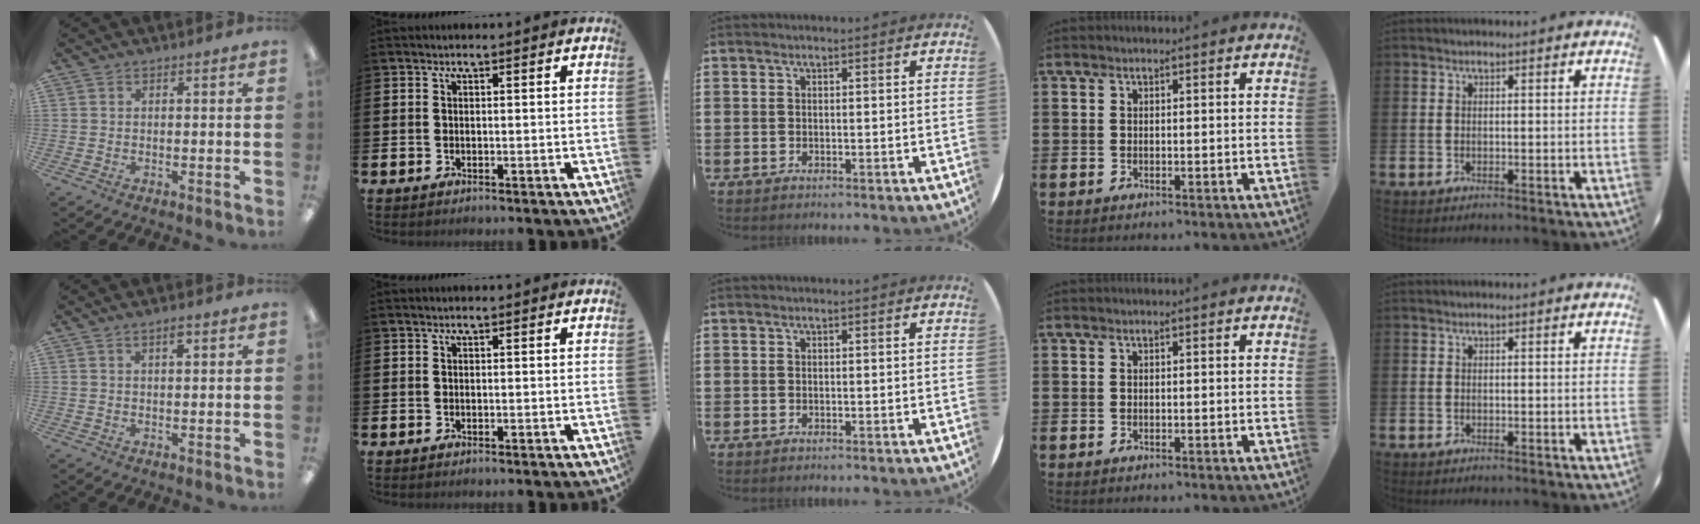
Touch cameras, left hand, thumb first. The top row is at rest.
{"thumb": {"total": 2.1, "force": [1.4, 0.5, 1.4], "torque": [-0.024, -0.001, 0.023]}}